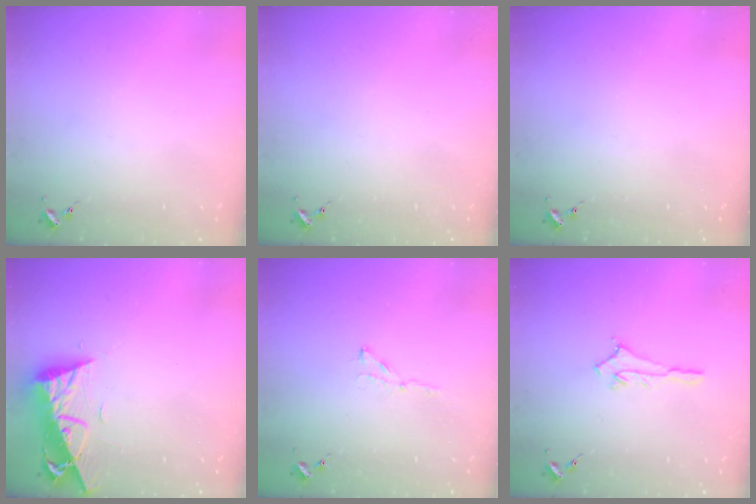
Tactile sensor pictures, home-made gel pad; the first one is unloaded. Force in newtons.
{"total": 0.0}
{"total": 0.0}
{"total": 9.3, "press": 9.2, "slide": 1.1}
{"total": 3.5, "press": 3.5, "slide": 0.4}
{"total": 2.9, "press": 2.8, "slide": 0.4}